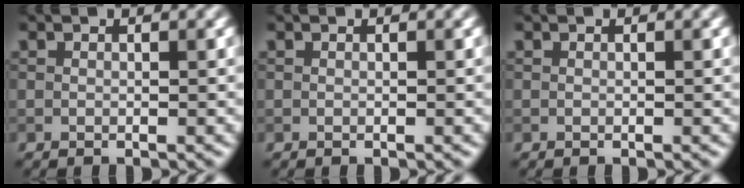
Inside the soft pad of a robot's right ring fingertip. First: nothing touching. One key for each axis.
{"total": 0.0}
{"total": 0.0}